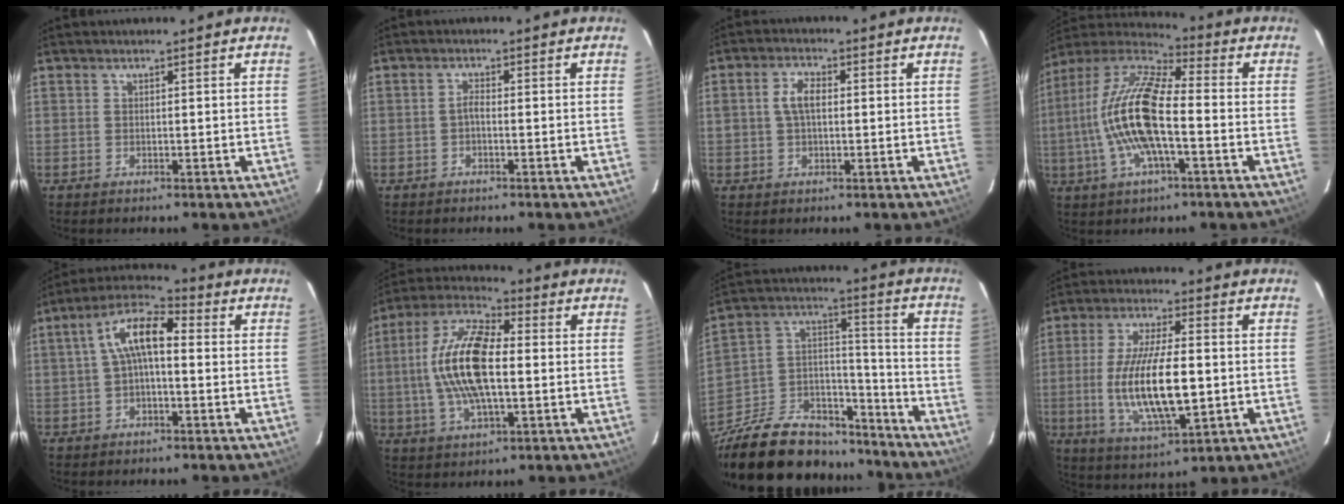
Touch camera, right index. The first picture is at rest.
{"total": 1.2, "force": [-0.5, 0.4, 1.0], "torque": [-0.020, 0.006, -0.012]}
{"total": 4.4, "force": [0.4, 2.4, 3.7], "torque": [-0.072, 0.010, 0.010]}
{"total": 17.6, "force": [-2.6, 5.4, 16.6], "torque": [-0.321, 0.001, -0.060]}
{"total": 9.0, "force": [0.4, 3.8, 8.1], "torque": [-0.159, 0.032, 0.005]}
{"total": 16.1, "force": [0.0, 6.4, 14.8], "torque": [-0.300, 0.013, -0.007]}
{"total": 29.9, "force": [-22.2, 14.3, 14.1], "torque": [-0.306, 0.044, -0.334]}
{"total": 15.6, "force": [-1.8, 4.9, 14.7], "torque": [-0.286, -0.013, -0.026]}